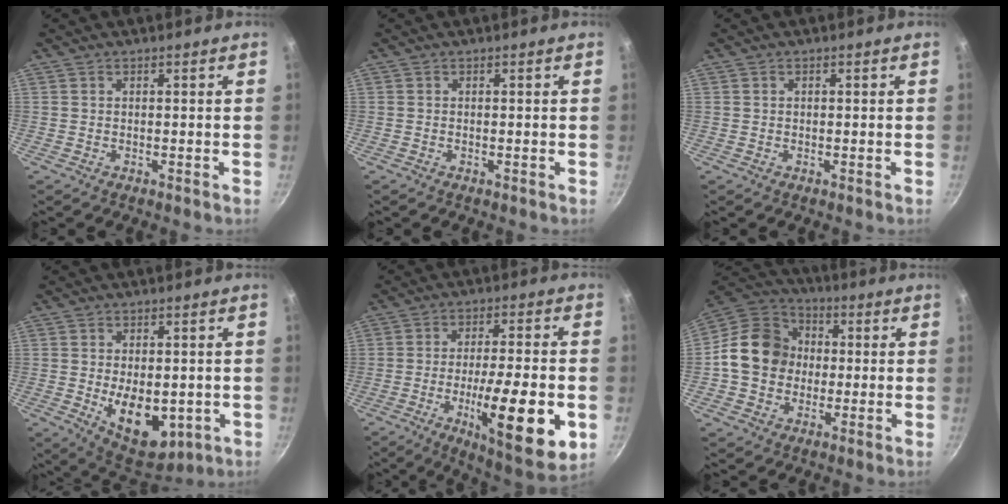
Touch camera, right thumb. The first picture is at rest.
{"total": 0.0}
{"total": 0.6, "force": [0.2, 0.5, 0.3], "torque": [-0.003, 0.004, 0.002]}
{"total": 12.5, "force": [-2.1, 7.4, 9.8], "torque": [-0.110, -0.013, -0.010]}
{"total": 18.8, "force": [-5.4, 4.6, 17.5], "torque": [-0.255, 0.010, -0.081]}
{"total": 15.1, "force": [-0.2, 12.8, 8.0], "torque": [-0.106, 0.030, -0.023]}